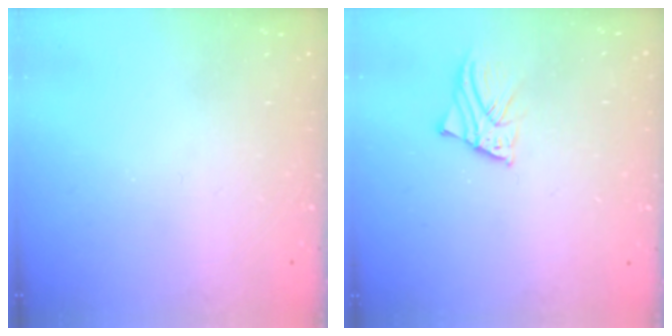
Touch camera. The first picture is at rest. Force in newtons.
{"total": 2.5, "press": 2.5, "slide": 0.3}